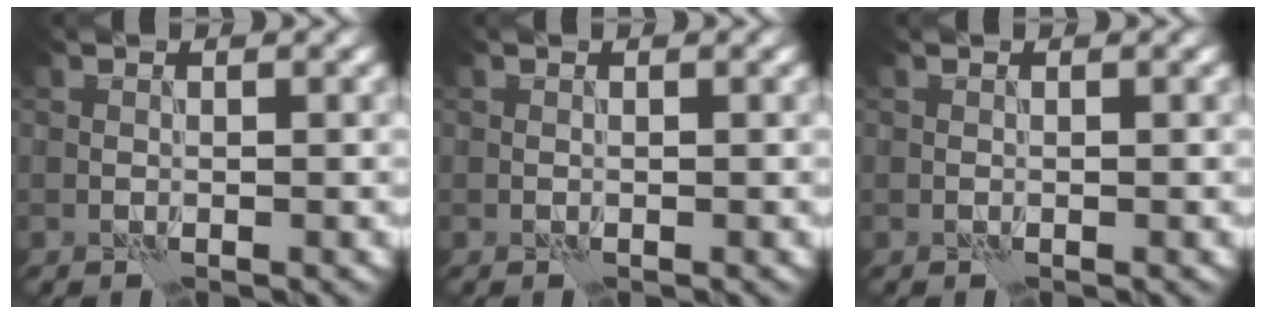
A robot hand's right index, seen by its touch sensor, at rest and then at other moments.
{"total": 0.0}
{"total": 0.0}